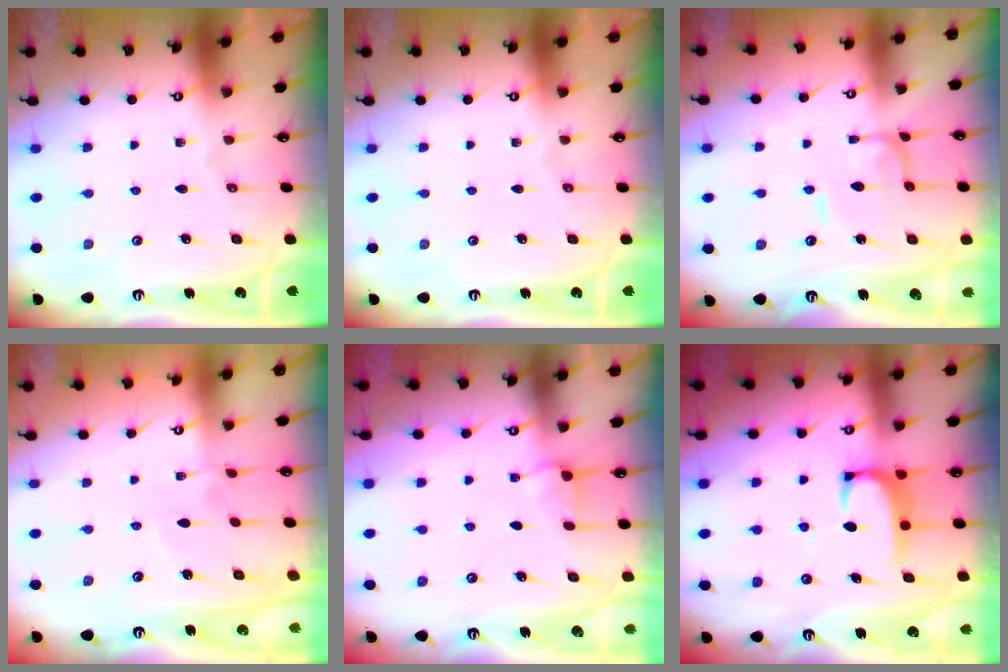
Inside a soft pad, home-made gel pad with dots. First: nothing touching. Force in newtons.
{"total": 0.0}
{"total": 0.9, "press": 0.9, "slide": 0.2}
{"total": 4.9, "press": 4.9, "slide": 0.0}
{"total": 1.7, "press": 1.6, "slide": 0.8}
{"total": 2.0, "press": 1.9, "slide": 0.3}